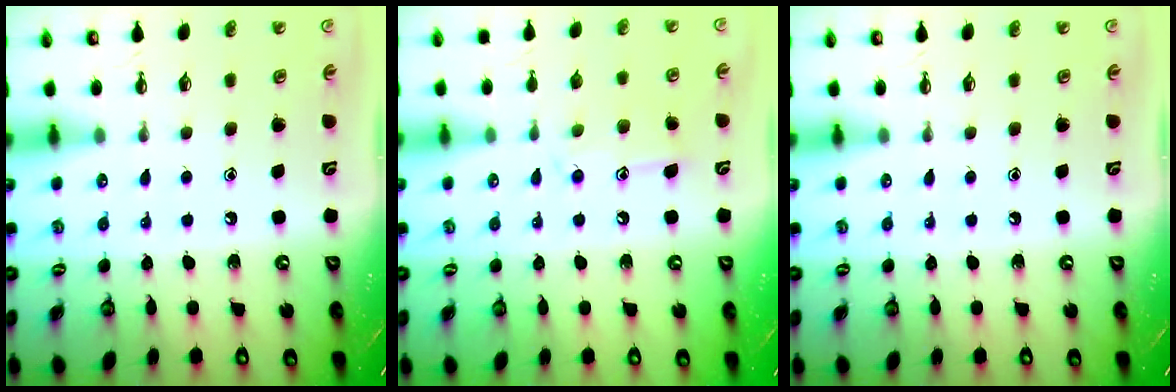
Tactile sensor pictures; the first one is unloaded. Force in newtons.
{"total": 10.8, "press": 10.8, "slide": 0.7}
{"total": 0.0}